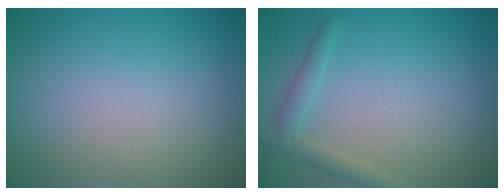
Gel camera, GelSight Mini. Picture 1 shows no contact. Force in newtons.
{"total": 2.0, "press": 2.0, "slide": 0.1}